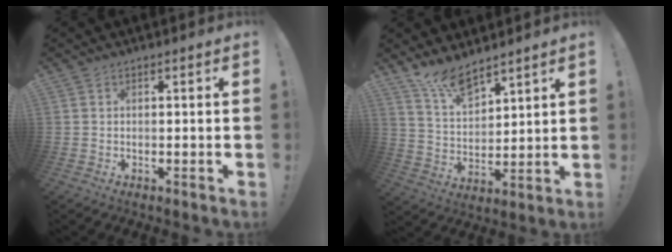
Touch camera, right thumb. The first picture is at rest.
{"total": 9.9, "force": [8.4, 3.4, 3.9], "torque": [-0.083, -0.060, 0.163]}